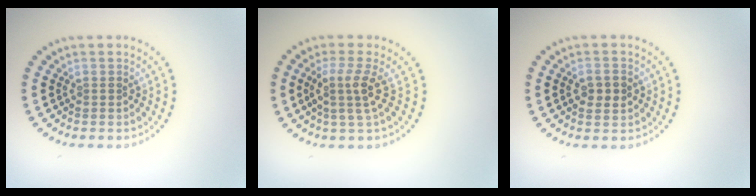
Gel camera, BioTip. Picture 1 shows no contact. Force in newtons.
{"total": 2.8, "press": 2.2, "slide": 1.8}
{"total": 2.2, "press": 2.2, "slide": 0.2}